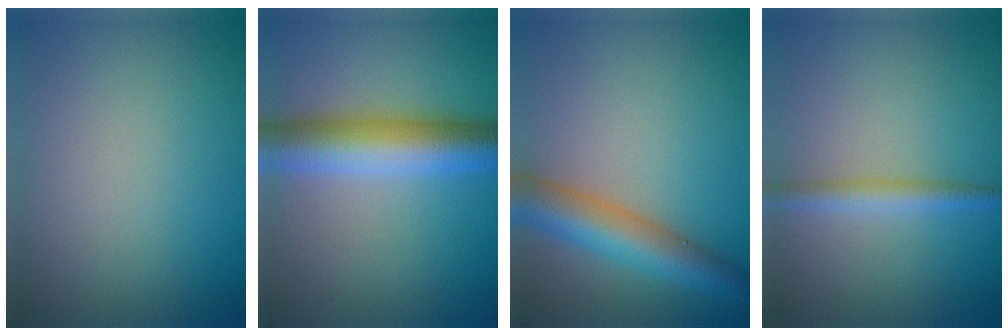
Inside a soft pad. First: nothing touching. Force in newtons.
{"total": 7.6, "press": 7.6, "slide": 0.1}
{"total": 6.5, "press": 6.5, "slide": 0.2}
{"total": 2.1, "press": 2.1, "slide": 0.0}